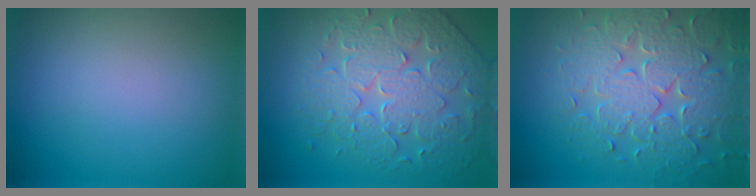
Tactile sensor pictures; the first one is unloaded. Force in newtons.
{"total": 5.1, "press": 4.9, "slide": 1.3}
{"total": 7.1, "press": 5.8, "slide": 4.2}